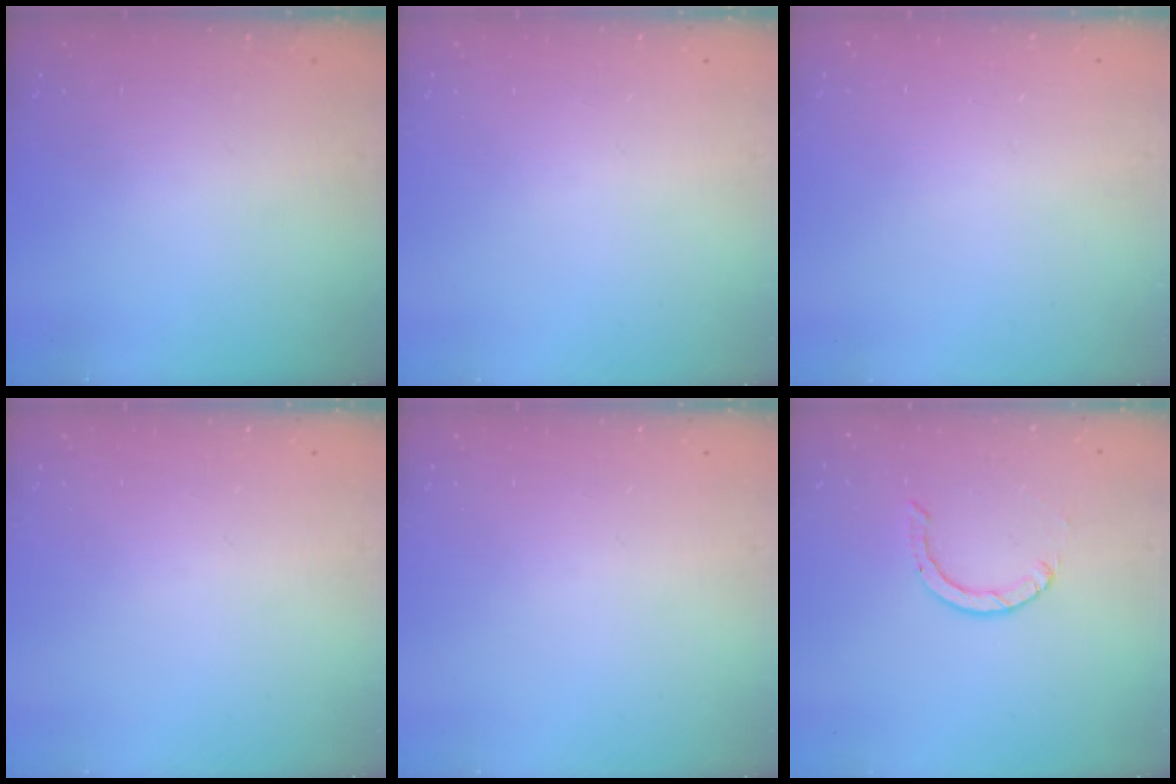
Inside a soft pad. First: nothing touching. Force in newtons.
{"total": 0.0}
{"total": 2.6, "press": 2.6, "slide": 0.2}
{"total": 0.0}
{"total": 0.0}
{"total": 0.9, "press": 0.9, "slide": 0.1}